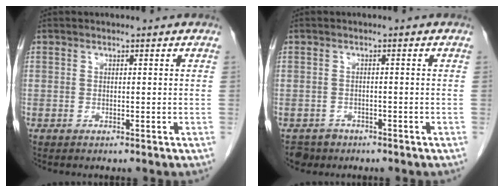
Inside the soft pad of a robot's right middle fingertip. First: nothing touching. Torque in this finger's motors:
{"motor_torque": [0.12, 0.00, -0.02, -0.02]}